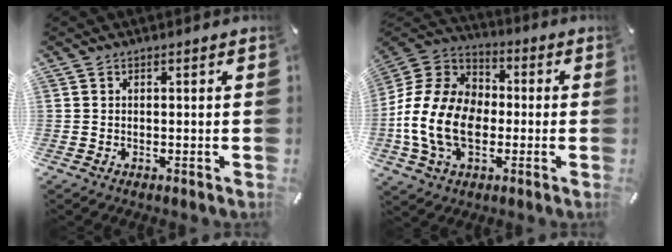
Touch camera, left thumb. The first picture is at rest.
{"total": 16.5, "force": [-4.1, 12.1, 10.5], "torque": [-0.237, 0.031, -0.074]}